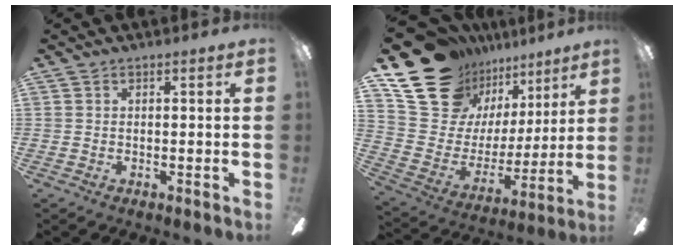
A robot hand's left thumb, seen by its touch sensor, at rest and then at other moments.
{"total": 22.6, "force": [15.4, 13.8, 9.2], "torque": [-0.167, -0.100, 0.303]}